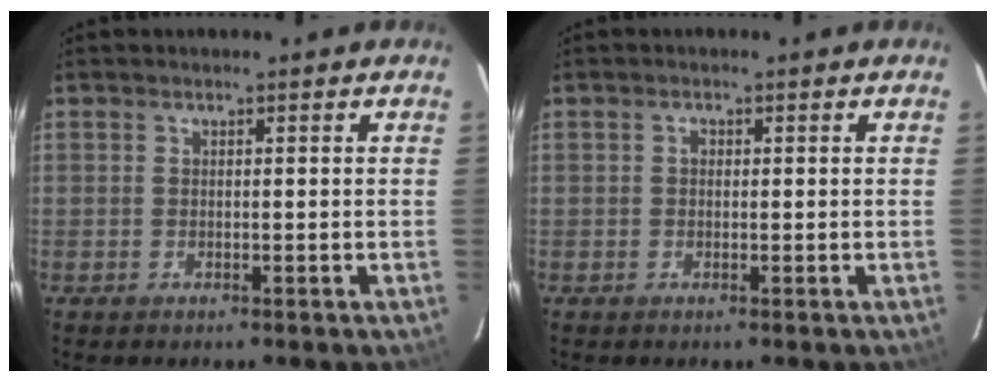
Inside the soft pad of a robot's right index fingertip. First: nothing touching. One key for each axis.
{"total": 0.8, "fx": 0.0, "fy": 0.7, "fz": 0.3, "tx": -0.004, "ty": 0.004, "tz": -0.002}